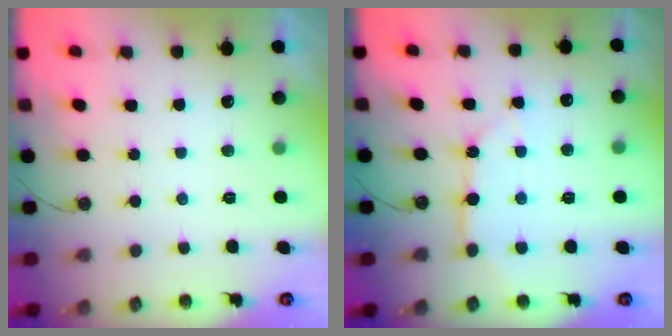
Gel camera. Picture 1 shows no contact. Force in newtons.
{"total": 8.1, "press": 8.1, "slide": 0.4}